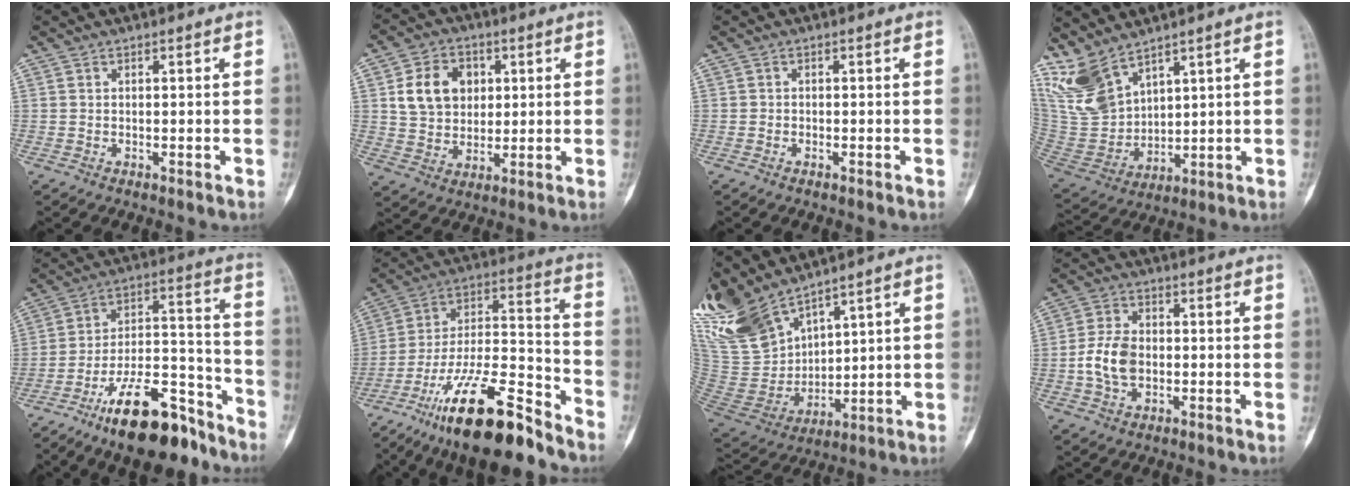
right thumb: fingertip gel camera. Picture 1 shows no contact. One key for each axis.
{"total": 11.6, "fx": 3.0, "fy": 9.3, "fz": 6.4, "tx": -0.072, "ty": 0.000, "tz": 0.054}
{"total": 0.5, "fx": -0.4, "fy": 0.3, "fz": 0.1, "tx": 0.000, "ty": 0.002, "tz": -0.011}
{"total": 12.5, "fx": 9.4, "fy": 5.6, "fz": 6.0, "tx": -0.112, "ty": -0.043, "tz": 0.218}
{"total": 19.7, "fx": -13.8, "fy": 7.1, "fz": 12.1, "tx": -0.187, "ty": 0.100, "tz": -0.231}
{"total": 22.3, "fx": -16.1, "fy": 5.6, "fz": 14.3, "tx": -0.259, "ty": 0.082, "tz": -0.281}
{"total": 18.5, "fx": 15.2, "fy": 6.7, "fz": 8.3, "tx": -0.164, "ty": -0.057, "tz": 0.324}
{"total": 7.9, "fx": -1.2, "fy": 5.5, "fz": 5.6, "tx": -0.102, "ty": 0.013, "tz": -0.025}